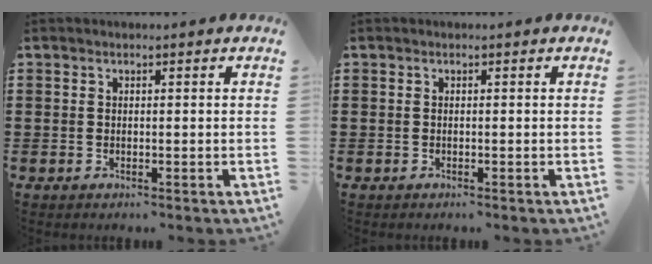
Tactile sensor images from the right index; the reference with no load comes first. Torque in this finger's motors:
{"motor_torque": [0.81, 1.33, -0.02, 0.02]}